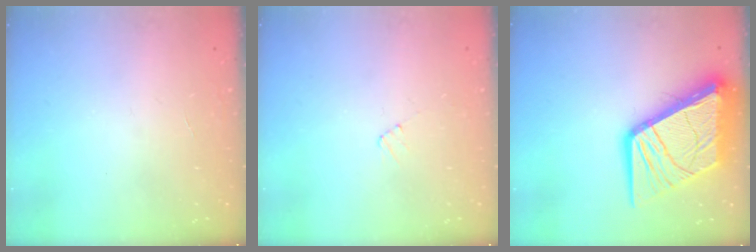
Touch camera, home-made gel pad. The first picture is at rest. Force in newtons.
{"total": 3.6, "press": 3.6, "slide": 0.4}
{"total": 20.5, "press": 20.3, "slide": 2.5}